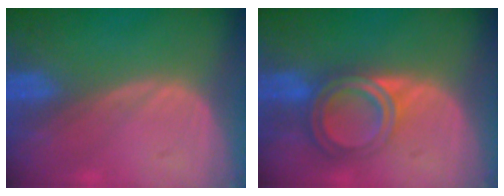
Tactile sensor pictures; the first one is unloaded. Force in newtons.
{"total": 6.5, "press": 5.5, "slide": 3.4}